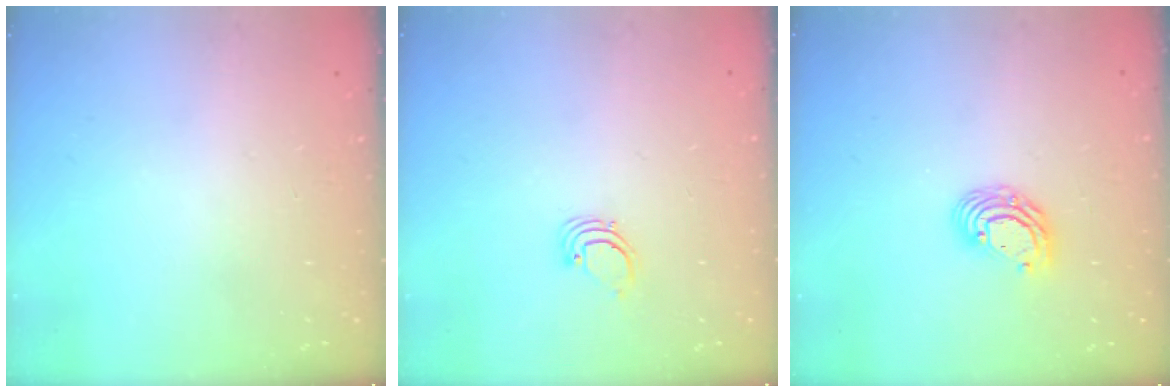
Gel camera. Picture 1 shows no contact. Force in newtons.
{"total": 1.9, "press": 1.9, "slide": 0.1}
{"total": 7.0, "press": 7.0, "slide": 0.8}